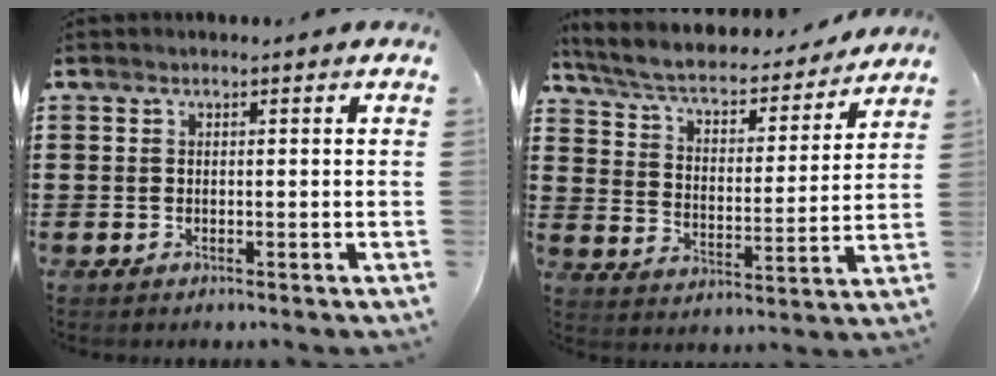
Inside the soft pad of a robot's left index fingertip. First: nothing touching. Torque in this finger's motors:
{"motor_torque": [1.03, -1.11, 0.04, -0.09]}